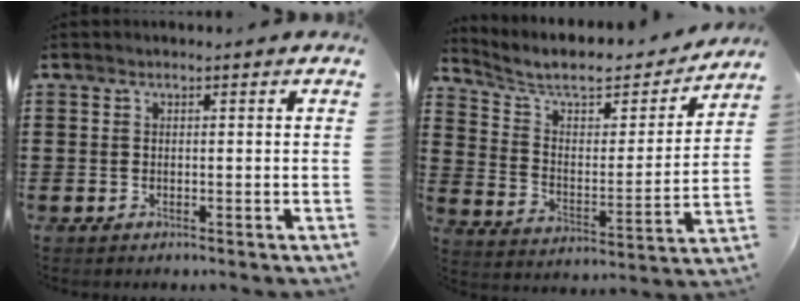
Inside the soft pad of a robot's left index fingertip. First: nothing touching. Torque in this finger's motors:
{"motor_torque": [0.99, -1.14, 0.13, 0.07]}